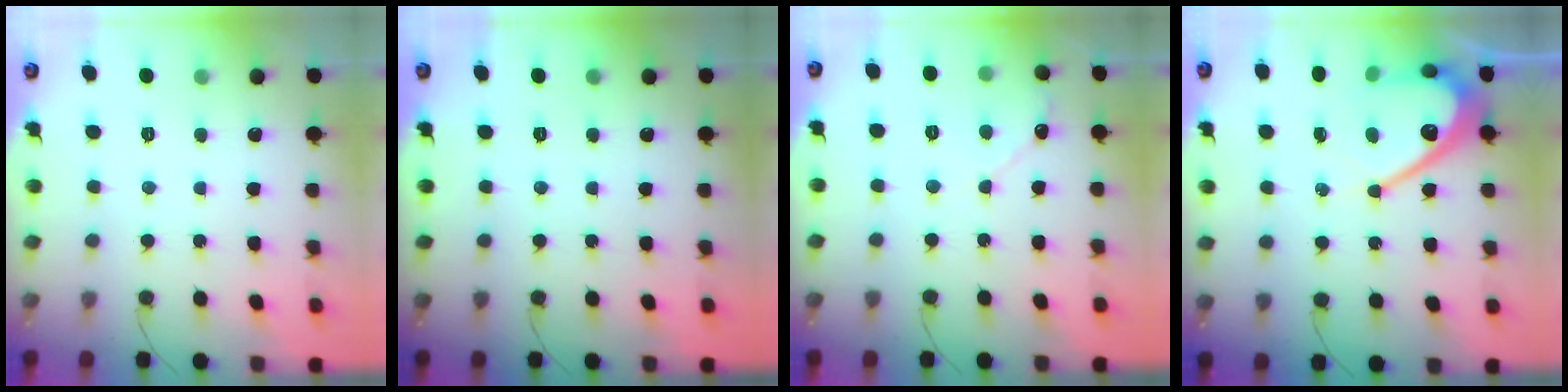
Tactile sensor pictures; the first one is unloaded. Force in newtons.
{"total": 0.0}
{"total": 4.5, "press": 4.4, "slide": 0.5}
{"total": 12.9, "press": 12.9, "slide": 1.0}